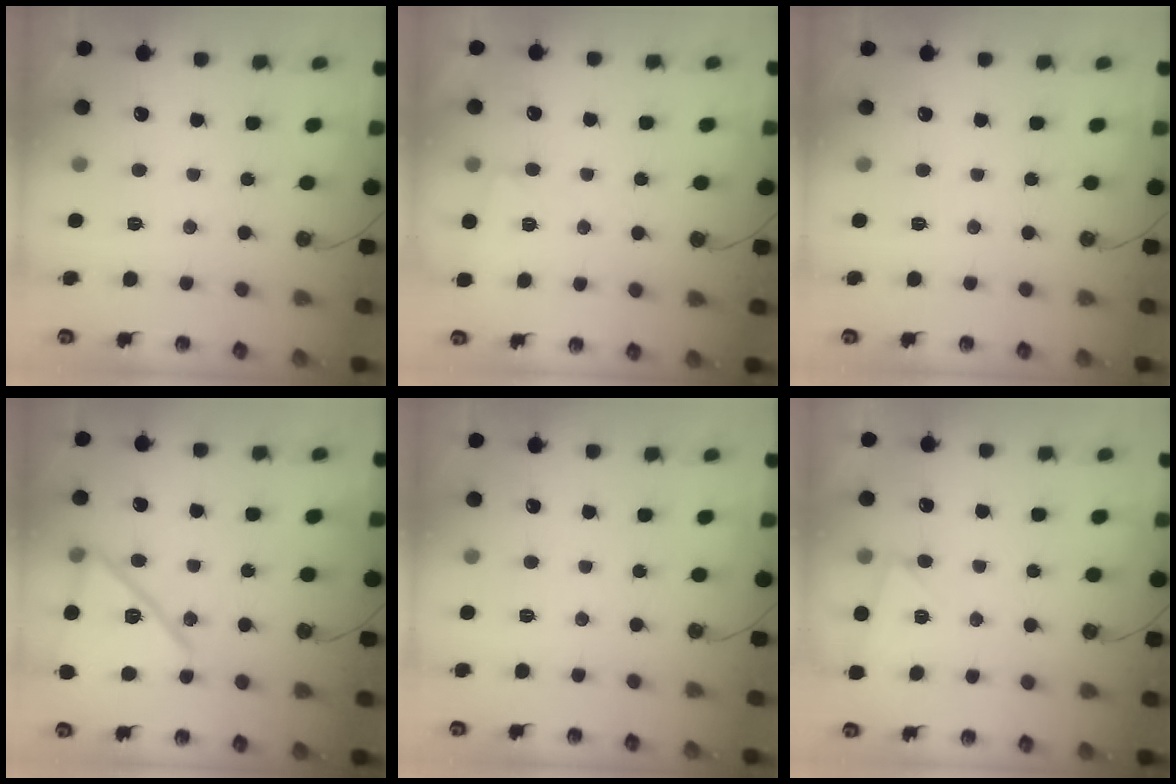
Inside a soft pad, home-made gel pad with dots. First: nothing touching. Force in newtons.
{"total": 2.1, "press": 1.9, "slide": 0.9}
{"total": 0.0}
{"total": 17.6, "press": 15.8, "slide": 7.7}
{"total": 0.0}
{"total": 3.4, "press": 3.3, "slide": 0.8}